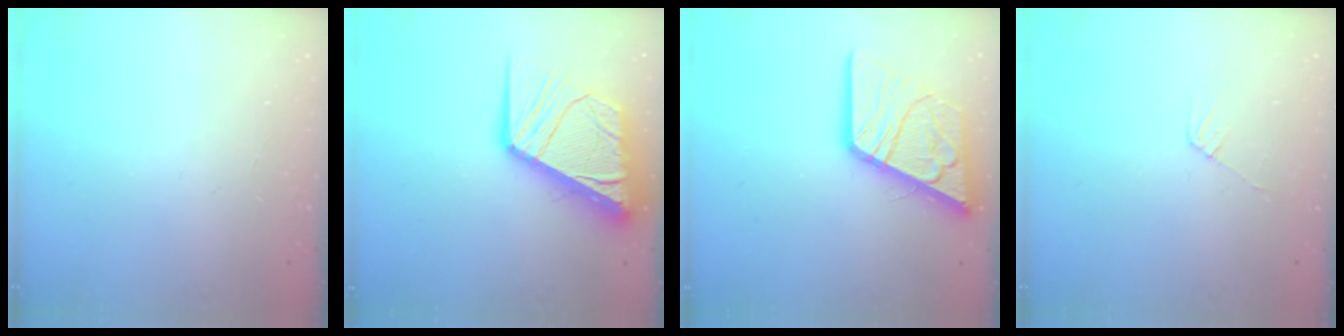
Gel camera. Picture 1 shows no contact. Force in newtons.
{"total": 19.0, "press": 18.9, "slide": 2.1}
{"total": 19.6, "press": 19.4, "slide": 2.4}
{"total": 5.2, "press": 5.2, "slide": 0.6}